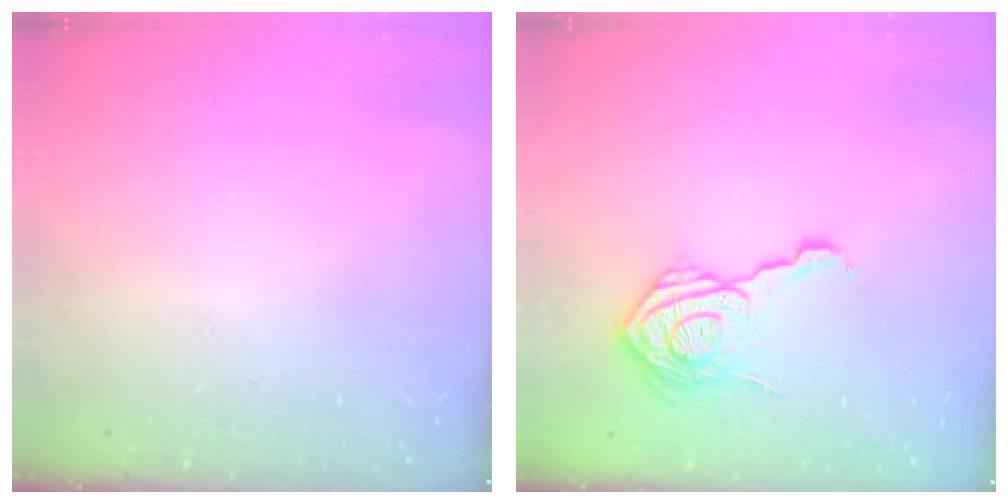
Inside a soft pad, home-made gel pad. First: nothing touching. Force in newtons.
{"total": 18.1, "press": 18.1, "slide": 0.8}